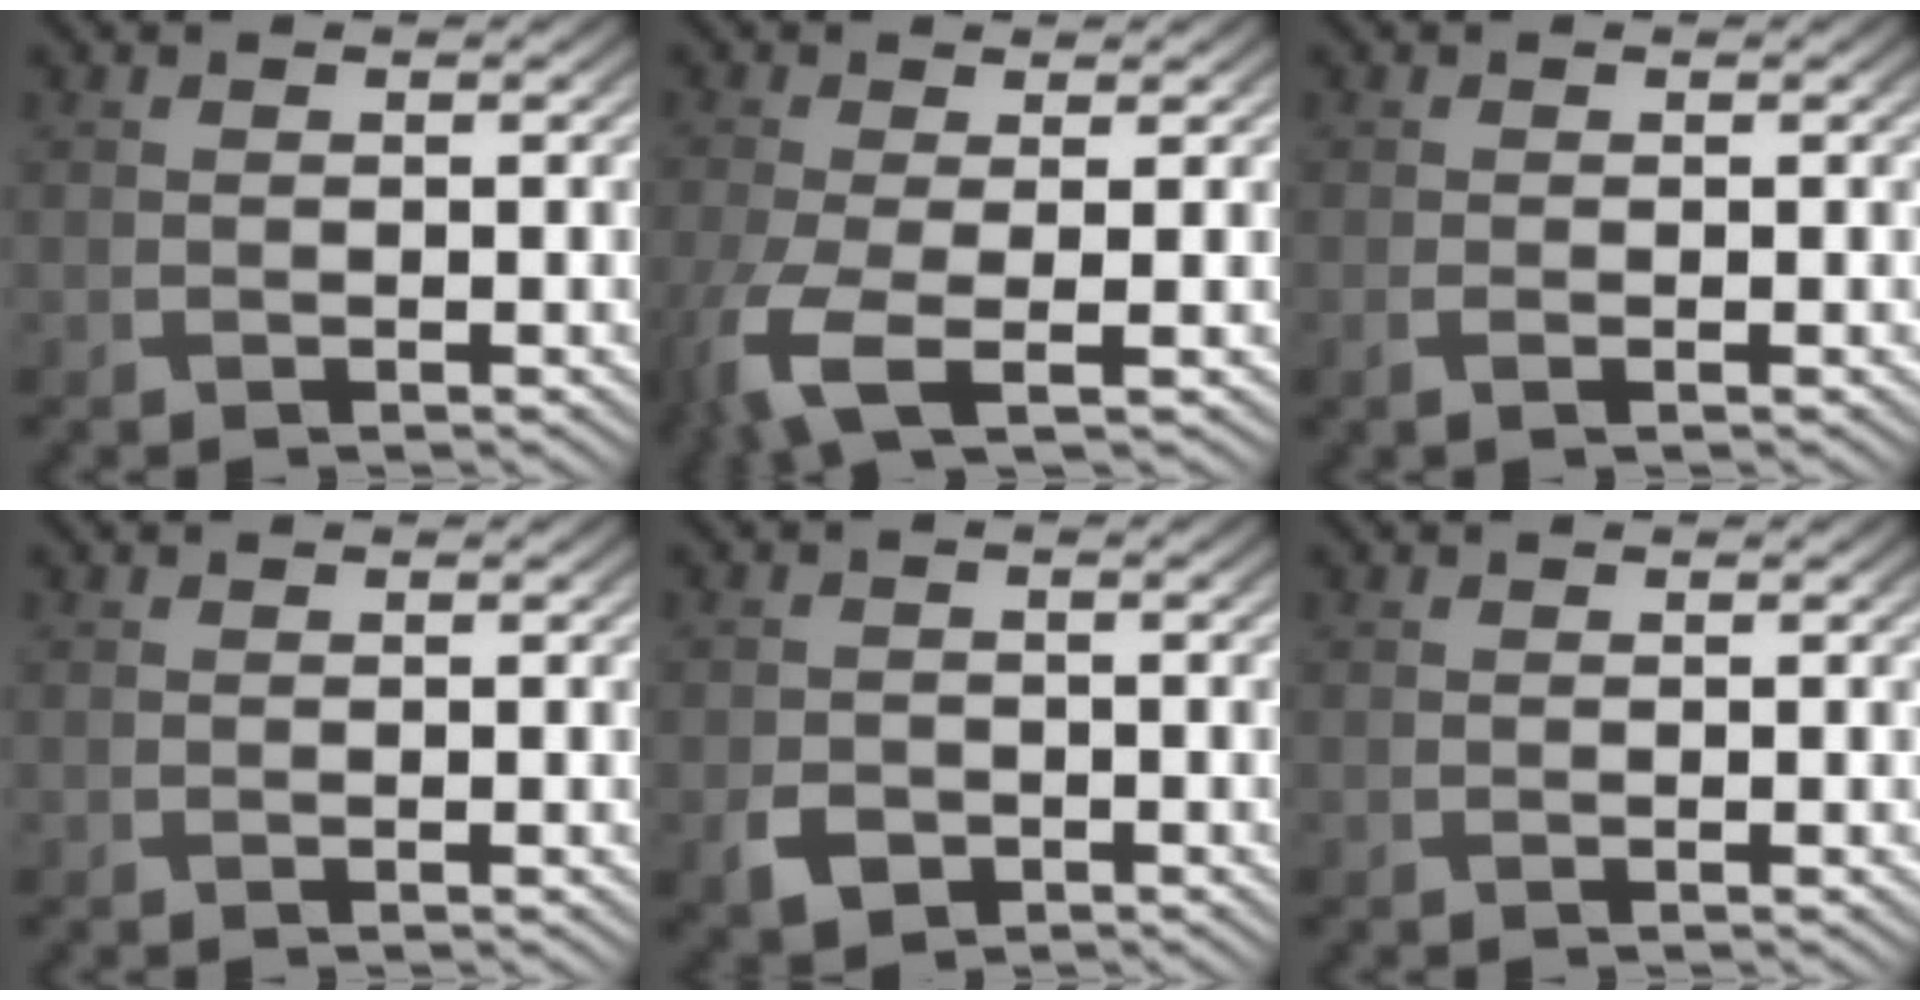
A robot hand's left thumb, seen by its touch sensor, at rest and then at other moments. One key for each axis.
{"total": 6.2, "fx": -2.4, "fy": 2.0, "fz": 5.3, "tx": -0.140, "ty": -0.021, "tz": -0.052}
{"total": 0.8, "fx": -0.2, "fy": 0.1, "fz": 0.8, "tx": -0.019, "ty": 0.000, "tz": -0.004}
{"total": 0.0}
{"total": 2.9, "fx": -1.4, "fy": 2.2, "fz": 1.4, "tx": -0.033, "ty": -0.005, "tz": -0.030}
{"total": 0.0}